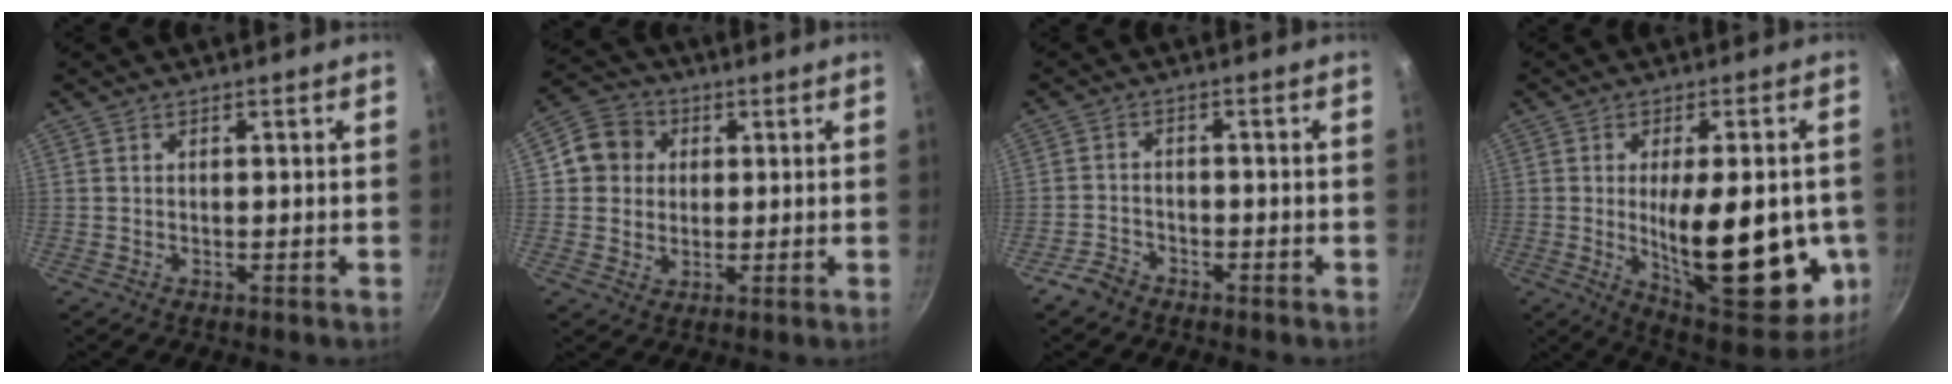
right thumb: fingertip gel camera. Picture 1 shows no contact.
{"total": 8.3, "force": [1.9, 7.5, 3.0], "torque": [-0.015, 0.006, 0.021]}
{"total": 3.7, "force": [-2.8, 2.0, 1.0], "torque": [-0.019, 0.030, -0.052]}
{"total": 25.0, "force": [-3.2, 10.2, 22.6], "torque": [-0.285, -0.023, -0.030]}